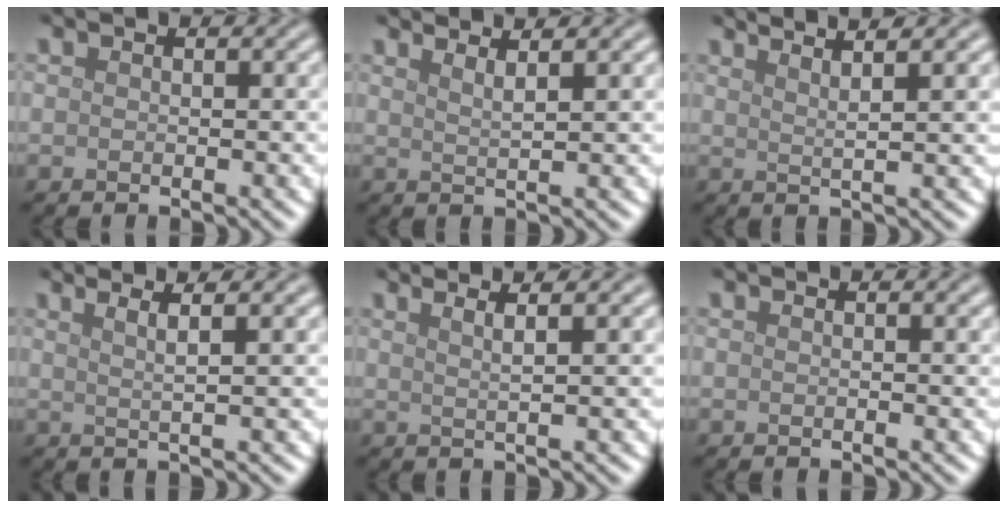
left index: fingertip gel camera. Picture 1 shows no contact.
{"total": 2.9, "force": [2.2, 0.8, 1.6], "torque": [-0.004, 0.011, 0.009]}
{"total": 4.8, "force": [3.5, 1.0, 3.1], "torque": [-0.033, 0.020, 0.023]}
{"total": 3.9, "force": [2.3, 1.2, 3.0], "torque": [-0.028, 0.018, 0.002]}
{"total": 3.5, "force": [2.1, 1.2, 2.6], "torque": [-0.019, 0.018, -0.003]}
{"total": 0.8, "force": [0.1, 0.2, 0.8], "torque": [-0.007, 0.003, -0.002]}